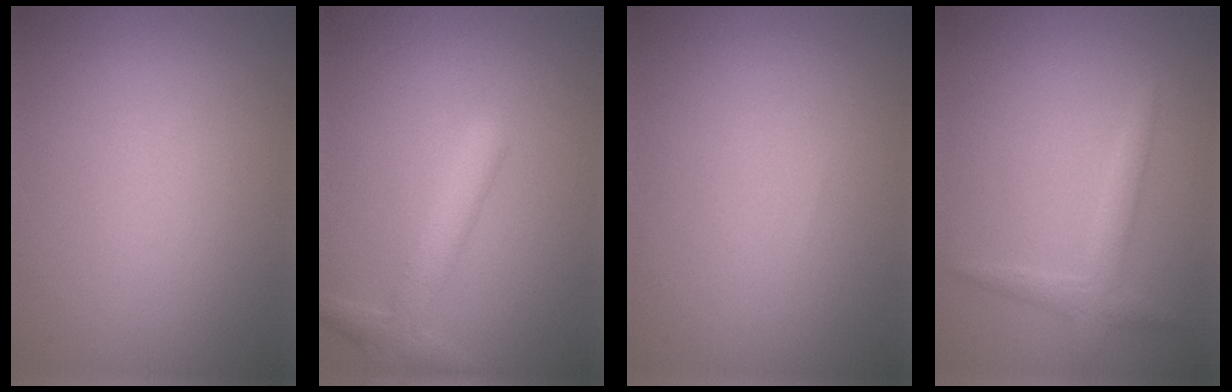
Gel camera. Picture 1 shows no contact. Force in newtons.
{"total": 2.6, "press": 2.6, "slide": 0.1}
{"total": 0.0}
{"total": 2.1, "press": 2.1, "slide": 0.1}